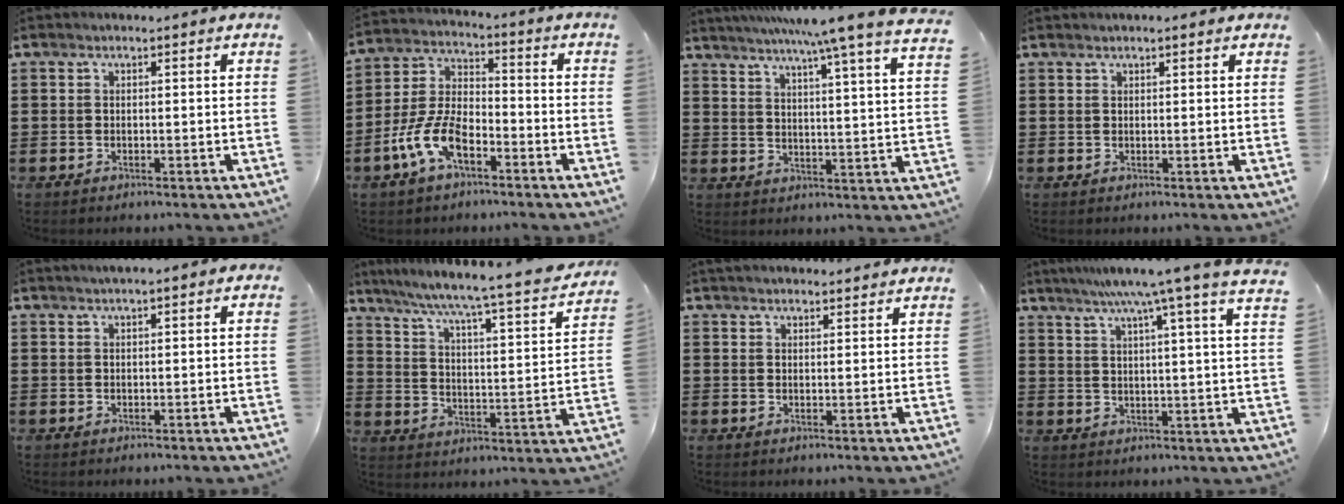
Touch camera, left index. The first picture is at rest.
{"total": 9.1, "force": [-5.4, 3.9, 6.1], "torque": [-0.155, -0.004, -0.110]}
{"total": 7.8, "force": [6.6, -1.7, 3.9], "torque": [-0.092, -0.045, 0.104]}
{"total": 1.2, "force": [1.0, 0.2, 0.5], "torque": [-0.011, 0.002, 0.019]}
{"total": 0.9, "force": [0.6, 0.1, 0.7], "torque": [-0.014, 0.002, 0.011]}
{"total": 5.3, "force": [4.5, -0.6, 2.7], "torque": [-0.076, -0.050, 0.062]}
{"total": 2.1, "force": [2.1, 0.2, 0.0], "torque": [-0.006, 0.000, 0.041]}
{"total": 7.7, "force": [6.0, -1.5, 4.6], "torque": [-0.101, -0.034, 0.095]}